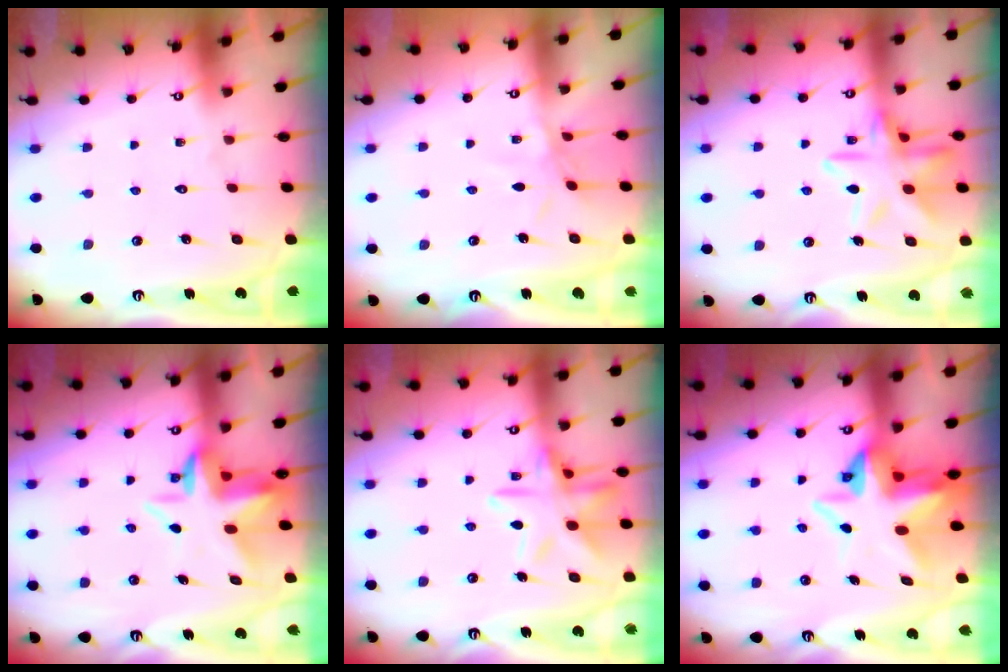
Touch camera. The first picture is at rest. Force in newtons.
{"total": 5.8, "press": 5.8, "slide": 0.4}
{"total": 14.3, "press": 14.3, "slide": 0.9}
{"total": 6.0, "press": 5.9, "slide": 1.0}
{"total": 13.2, "press": 13.2, "slide": 1.1}
{"total": 8.4, "press": 8.2, "slide": 1.9}